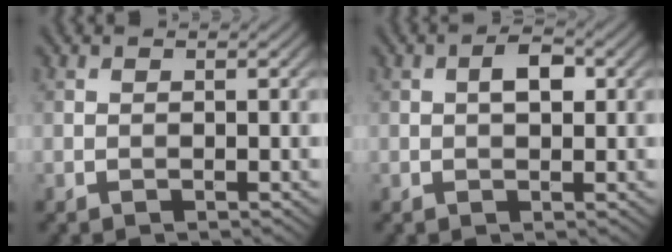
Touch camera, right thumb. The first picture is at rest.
{"total": 2.6, "force": [0.5, 1.3, 2.2], "torque": [-0.036, 0.006, 0.005]}